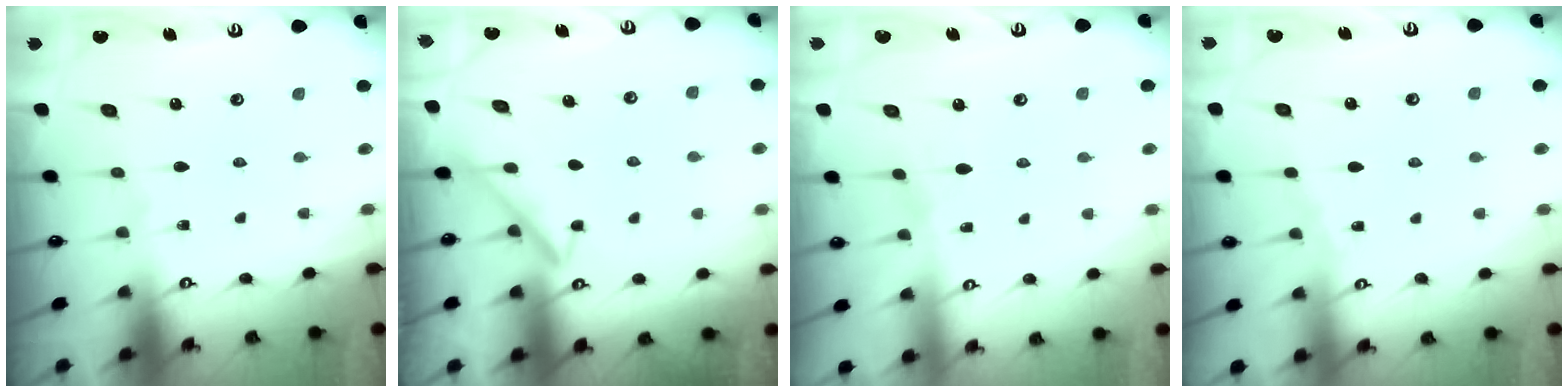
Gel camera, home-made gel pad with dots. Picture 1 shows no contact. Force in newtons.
{"total": 3.4, "press": 3.4, "slide": 0.5}
{"total": 1.7, "press": 1.7, "slide": 0.4}
{"total": 1.8, "press": 1.8, "slide": 0.4}